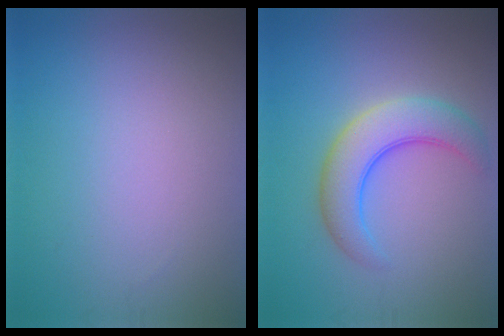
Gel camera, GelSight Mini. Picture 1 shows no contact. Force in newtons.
{"total": 5.4, "press": 5.4, "slide": 0.3}